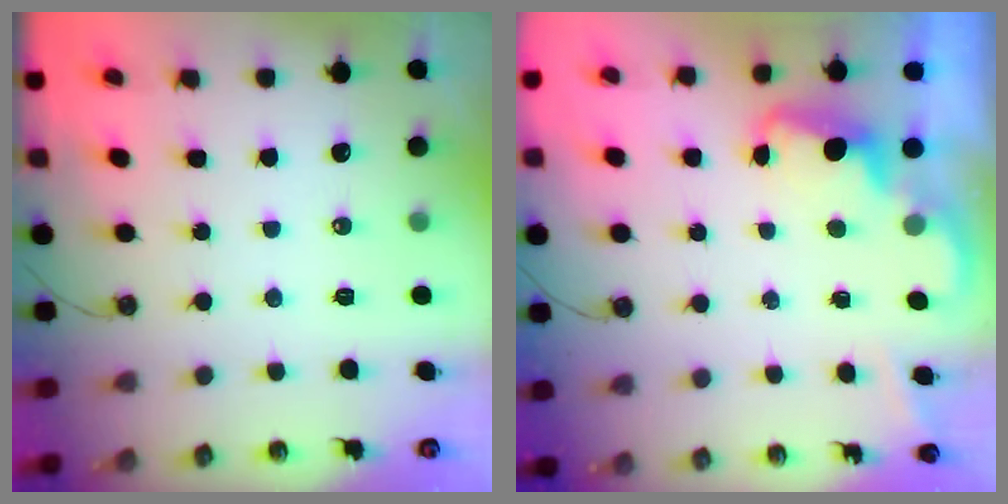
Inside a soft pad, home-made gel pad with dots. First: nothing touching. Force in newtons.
{"total": 2.2, "press": 2.1, "slide": 0.5}